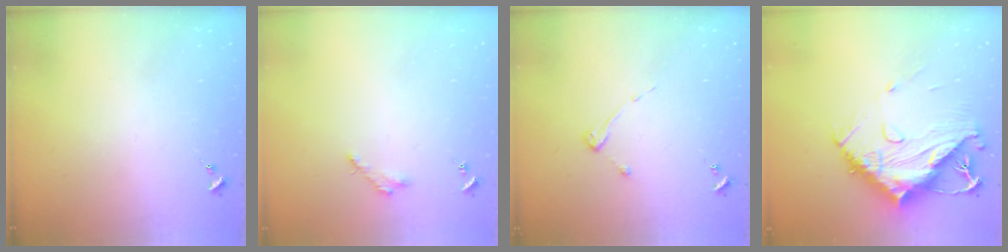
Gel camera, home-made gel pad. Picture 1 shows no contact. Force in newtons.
{"total": 2.8, "press": 2.8, "slide": 0.3}
{"total": 2.6, "press": 2.6, "slide": 0.4}
{"total": 16.4, "press": 16.3, "slide": 1.5}